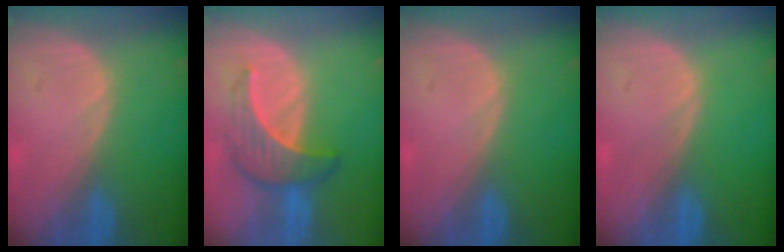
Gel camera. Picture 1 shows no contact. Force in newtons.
{"total": 6.5, "press": 6.4, "slide": 1.5}
{"total": 0.0}
{"total": 0.0}